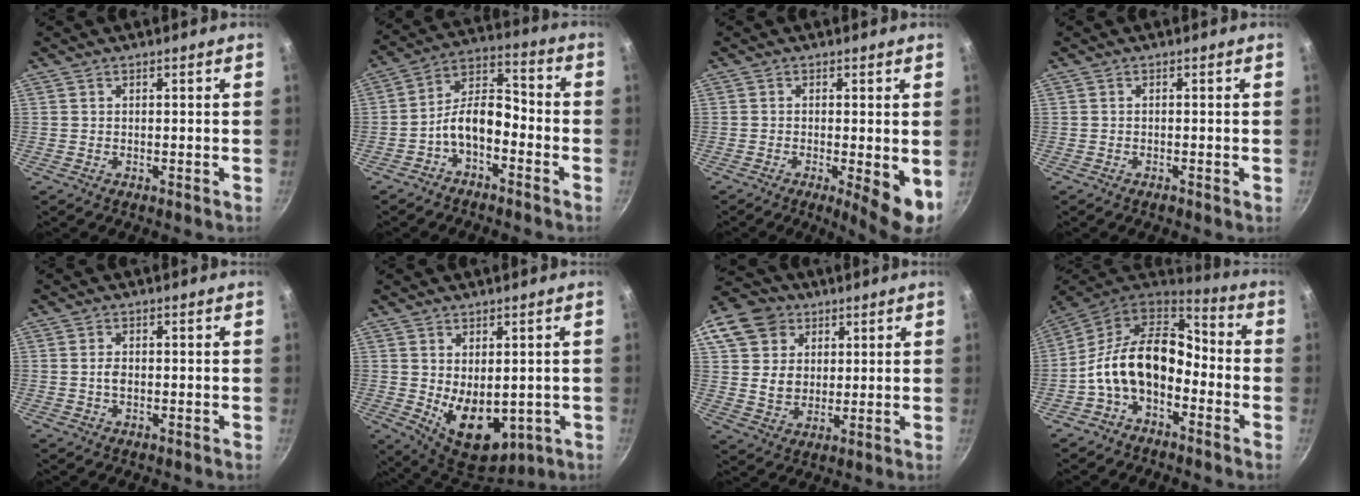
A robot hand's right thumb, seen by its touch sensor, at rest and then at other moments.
{"total": 9.3, "force": [-4.1, 5.0, 6.6], "torque": [-0.105, 0.061, -0.084]}
{"total": 6.9, "force": [-1.4, 1.7, 6.6], "torque": [-0.087, -0.011, -0.015]}
{"total": 0.7, "force": [-0.5, 0.2, 0.5], "torque": [-0.011, 0.004, -0.009]}
{"total": 1.9, "force": [-0.2, 1.2, 1.5], "torque": [-0.027, 0.005, -0.005]}
{"total": 11.9, "force": [-1.0, 7.6, 9.1], "torque": [-0.111, -0.023, 0.011]}
{"total": 15.7, "force": [6.5, 12.7, 6.7], "torque": [-0.123, 0.007, 0.119]}
{"total": 15.6, "force": [-3.6, 10.2, 11.2], "torque": [-0.172, 0.056, -0.083]}